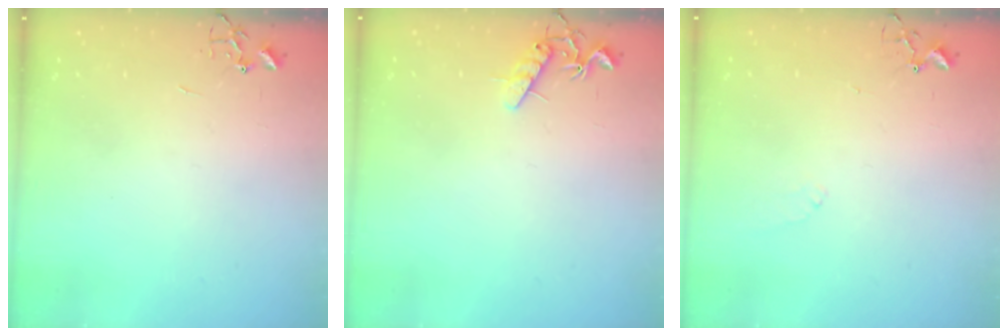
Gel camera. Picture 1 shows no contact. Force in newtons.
{"total": 8.0, "press": 8.0, "slide": 0.4}
{"total": 5.5, "press": 5.5, "slide": 0.8}